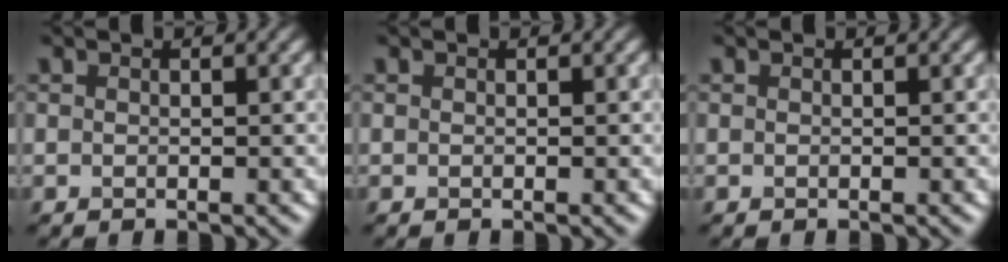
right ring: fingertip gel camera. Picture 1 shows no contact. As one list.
[{"total": 0.0}, {"total": 0.0}]